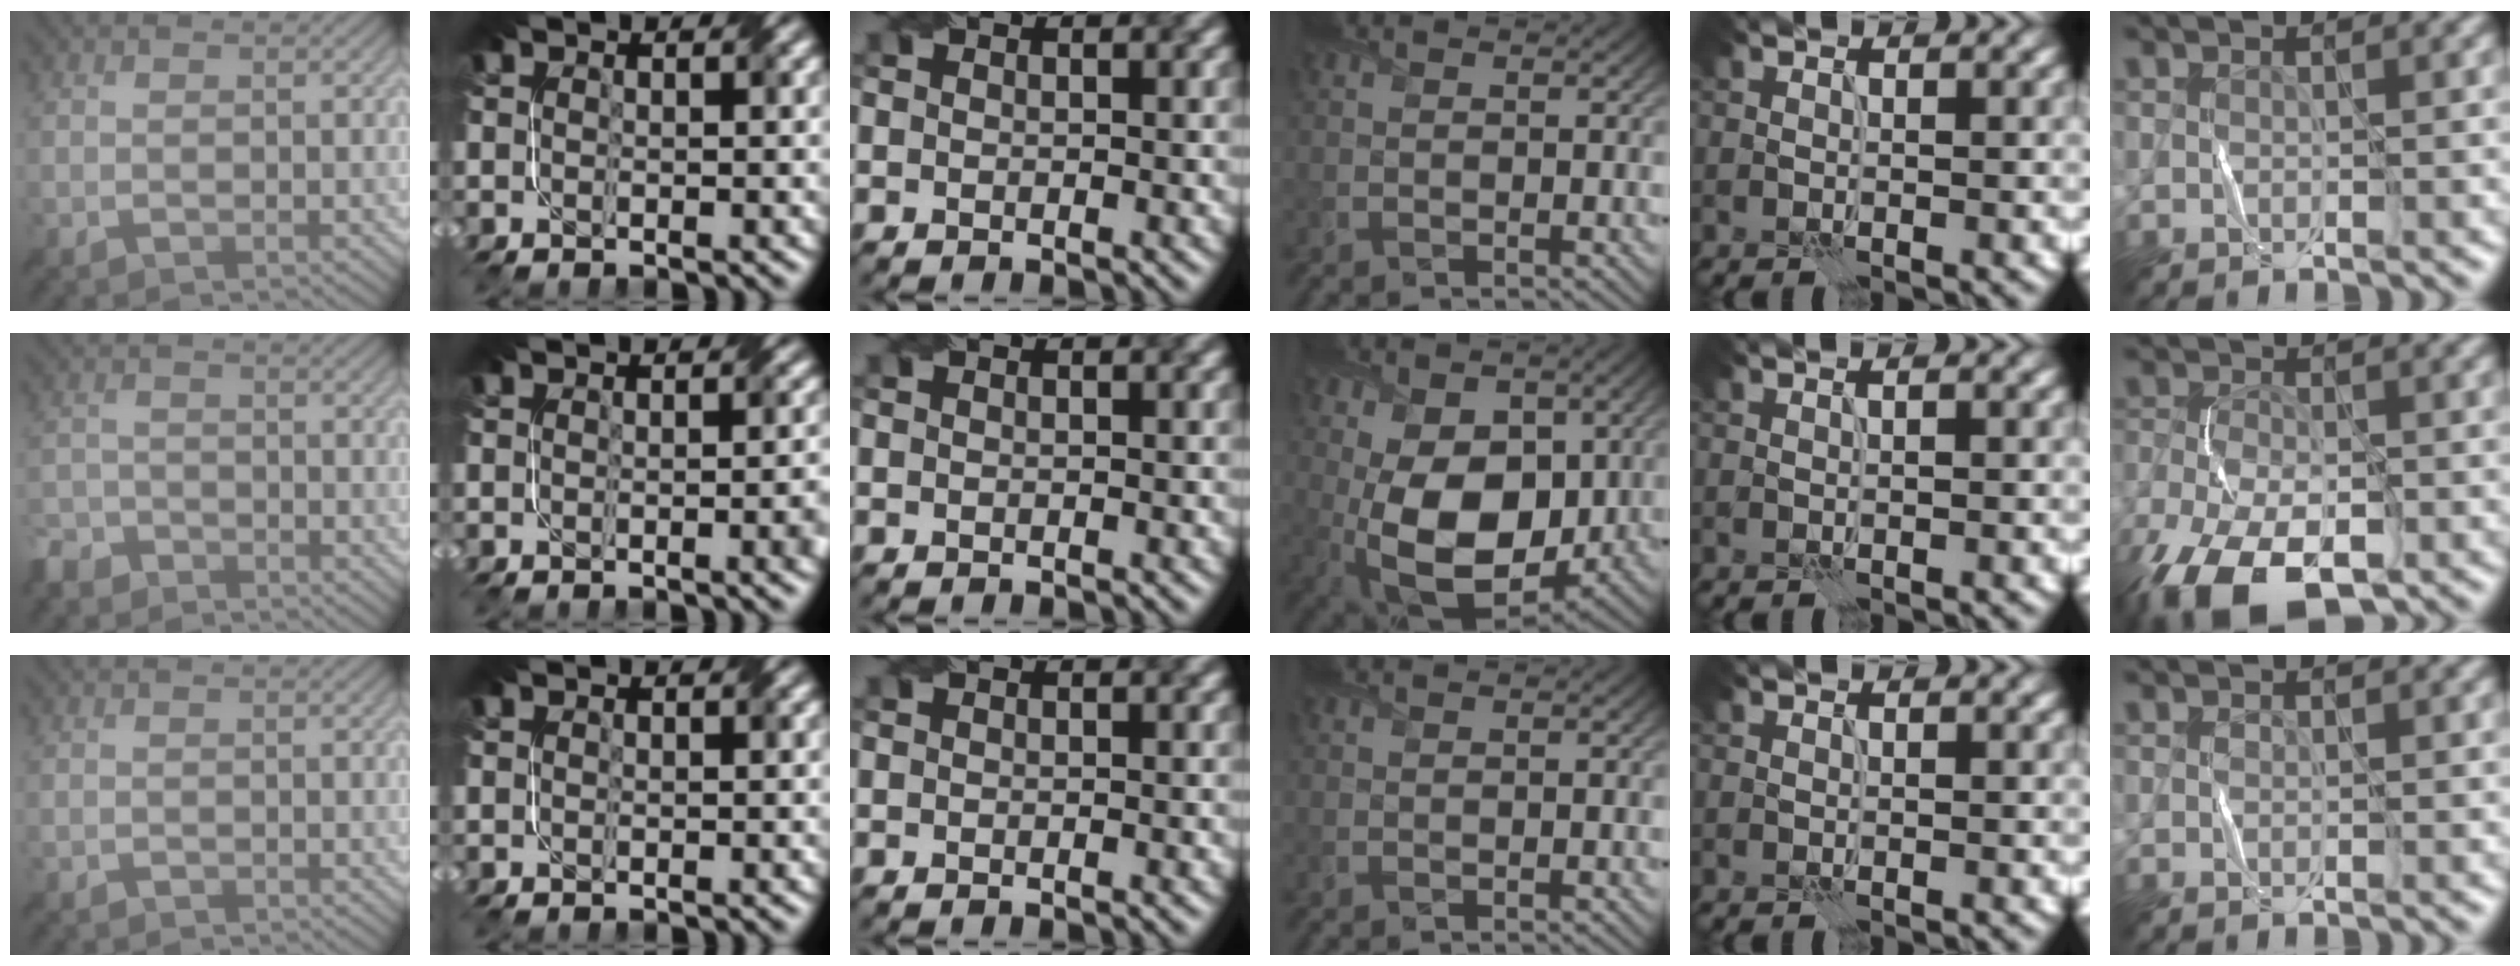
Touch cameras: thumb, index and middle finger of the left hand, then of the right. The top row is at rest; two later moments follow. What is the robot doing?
{"motion": "fold", "object": "bubble wrap"}